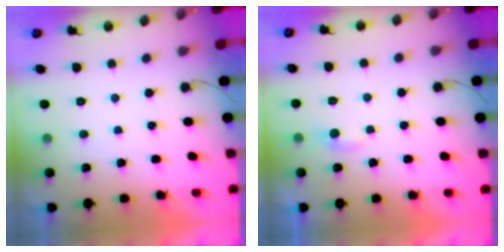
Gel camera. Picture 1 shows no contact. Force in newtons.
{"total": 3.6, "press": 3.5, "slide": 0.4}